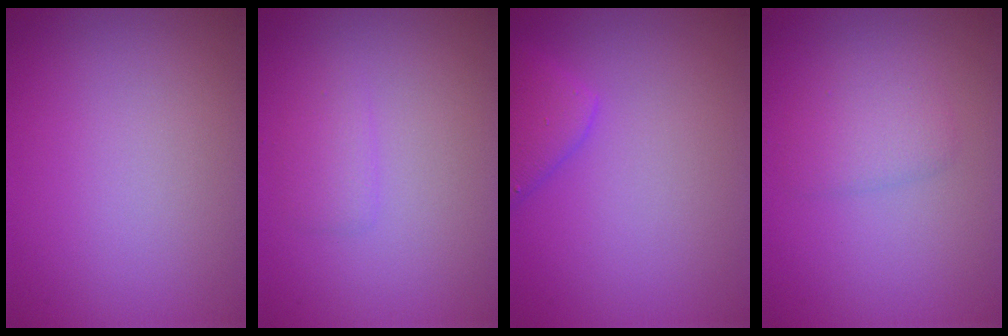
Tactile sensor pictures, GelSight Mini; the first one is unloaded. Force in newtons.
{"total": 1.2, "press": 1.2, "slide": 0.0}
{"total": 2.6, "press": 2.6, "slide": 0.2}
{"total": 2.1, "press": 2.1, "slide": 0.1}